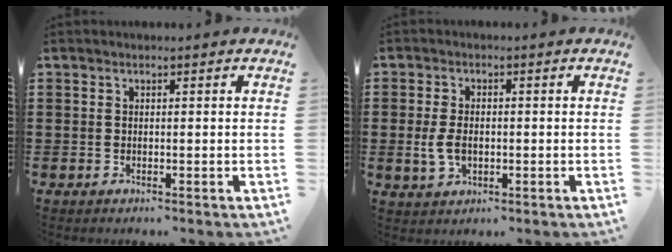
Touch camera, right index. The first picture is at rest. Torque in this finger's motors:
{"motor_torque": [0.64, 0.85, 0.07, 0.02]}